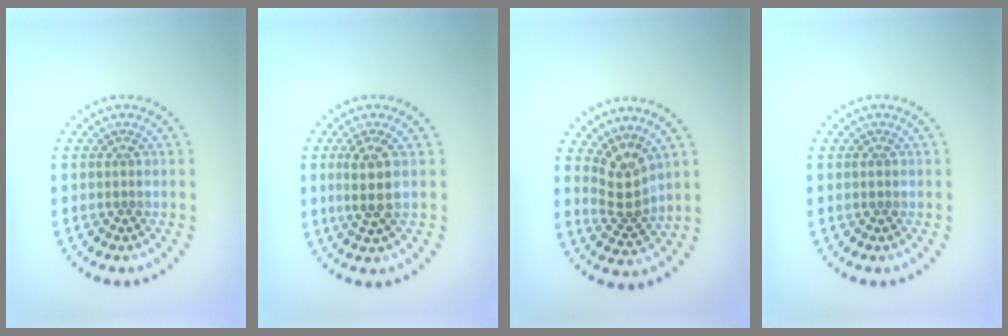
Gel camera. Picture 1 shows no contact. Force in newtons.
{"total": 2.5, "press": 2.1, "slide": 1.3}
{"total": 3.0, "press": 2.3, "slide": 1.9}
{"total": 0.6, "press": 0.6, "slide": 0.0}